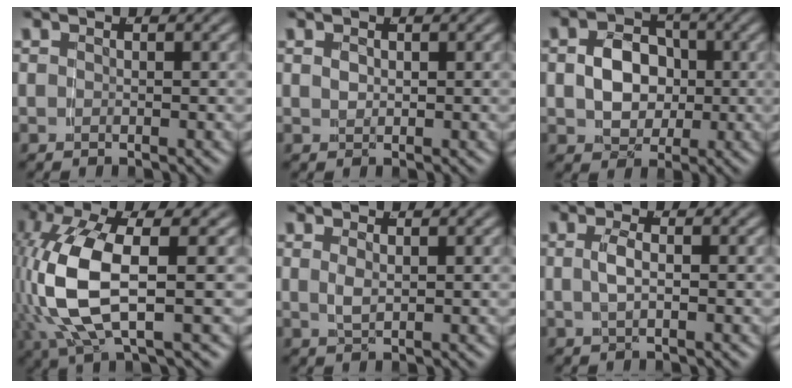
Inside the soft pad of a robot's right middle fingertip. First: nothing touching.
{"total": 0.5, "force": [0.1, 0.1, 0.5], "torque": [-0.011, -0.004, 0.011]}
{"total": 4.3, "force": [-0.1, 3.3, 2.7], "torque": [-0.039, -0.011, 0.007]}
{"total": 7.7, "force": [0.0, 2.8, 7.1], "torque": [-0.173, -0.014, 0.017]}
{"total": 1.1, "force": [0.4, -0.2, 1.0], "torque": [-0.022, -0.008, 0.019]}
{"total": 1.5, "force": [-0.2, -0.1, 1.5], "torque": [-0.035, -0.001, 0.001]}